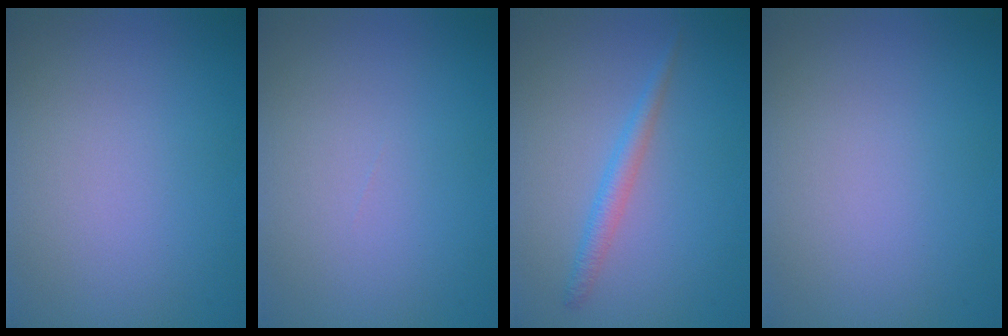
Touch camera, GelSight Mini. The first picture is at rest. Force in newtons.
{"total": 0.0}
{"total": 1.8, "press": 1.8, "slide": 0.1}
{"total": 0.0}